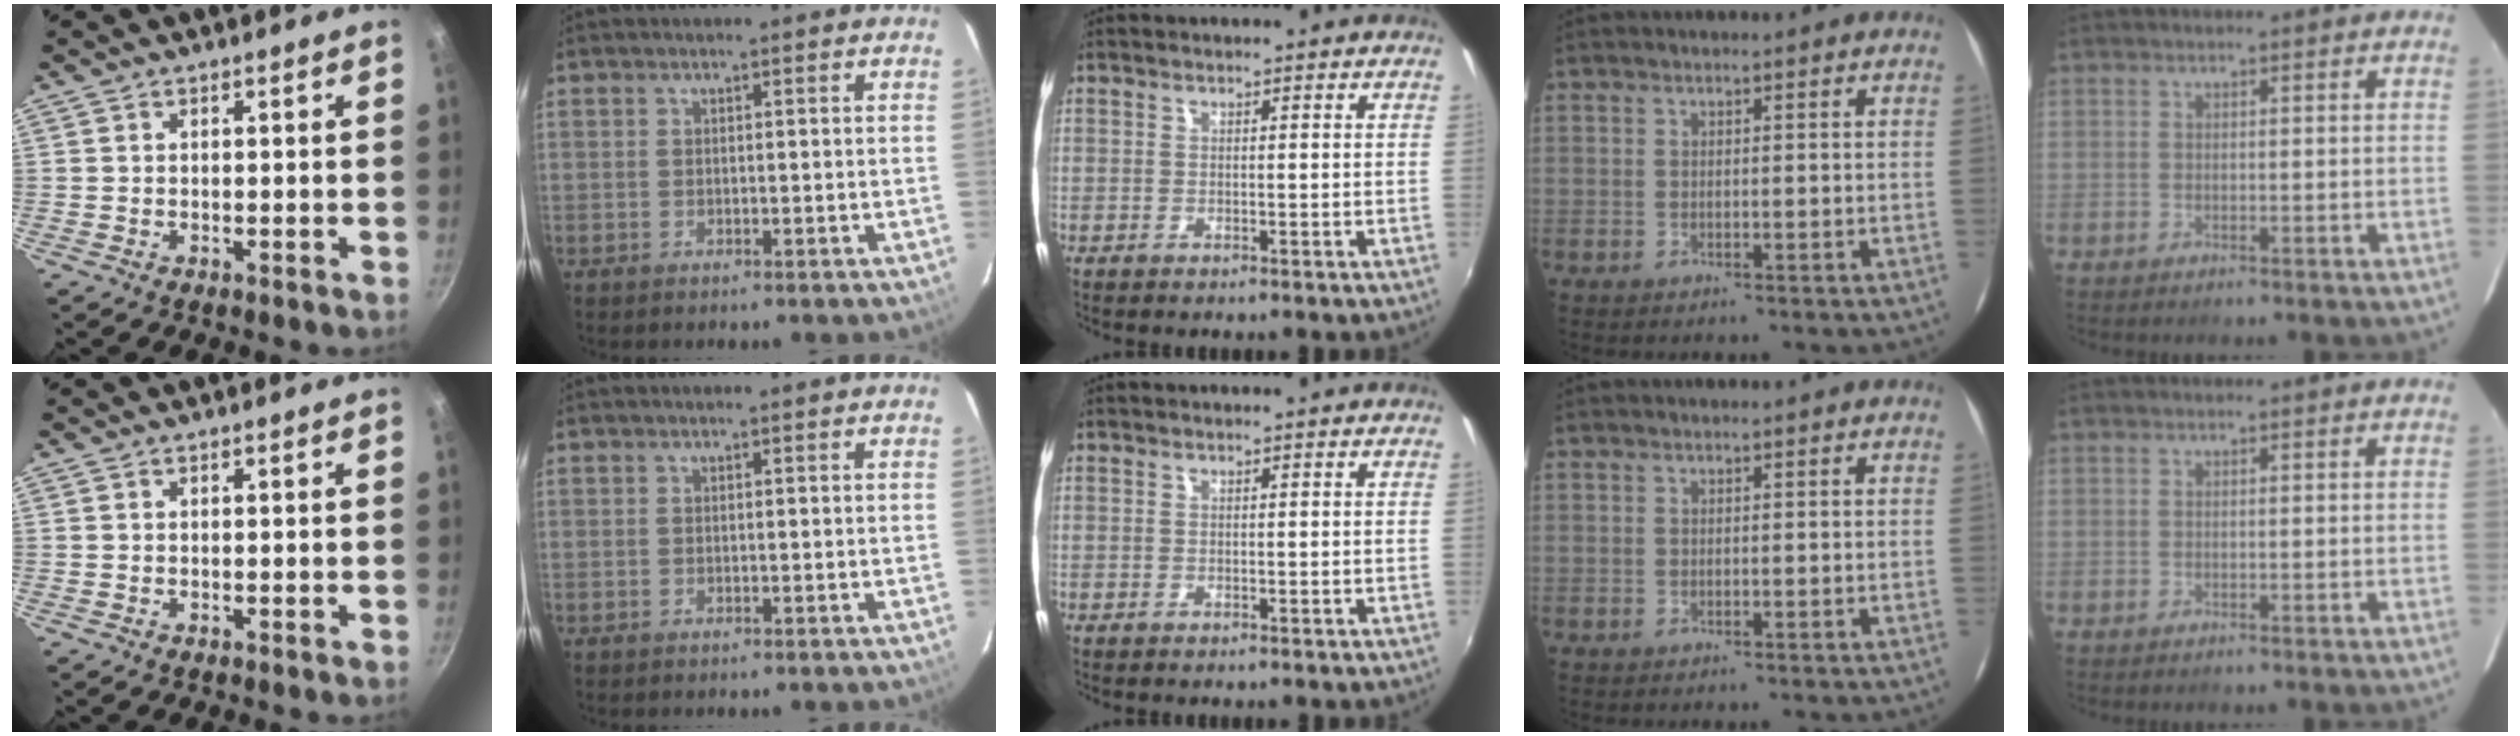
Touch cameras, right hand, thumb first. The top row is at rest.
{}